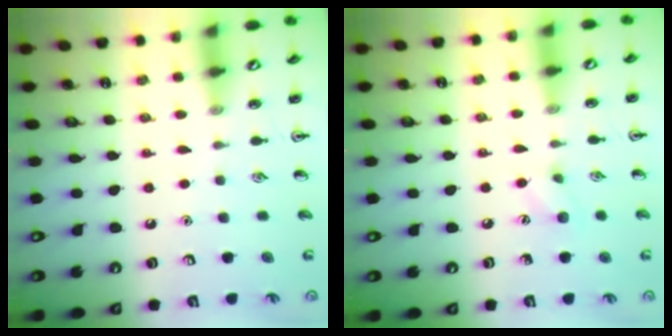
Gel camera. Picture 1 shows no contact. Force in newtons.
{"total": 5.4, "press": 5.3, "slide": 1.3}